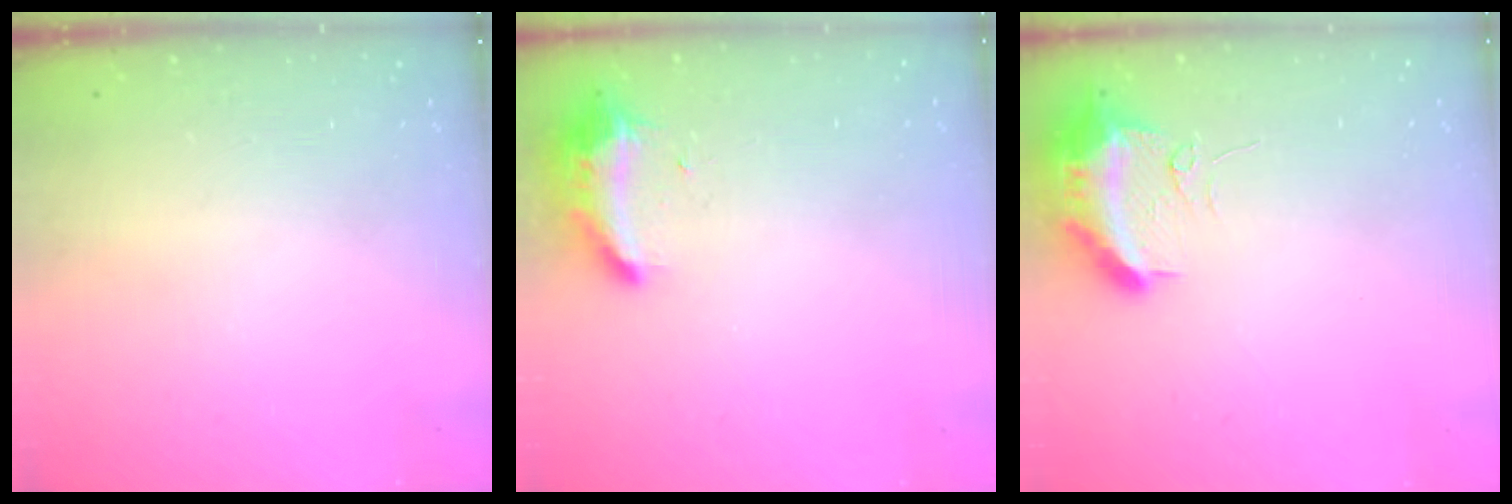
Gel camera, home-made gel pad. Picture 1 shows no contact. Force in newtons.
{"total": 8.5, "press": 8.5, "slide": 0.4}
{"total": 10.4, "press": 10.3, "slide": 1.3}